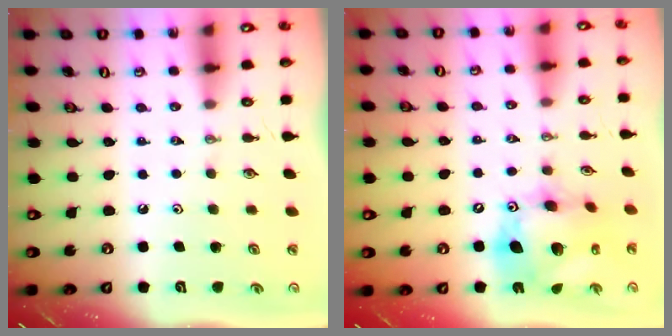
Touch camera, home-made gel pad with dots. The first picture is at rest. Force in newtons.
{"total": 17.0, "press": 16.9, "slide": 1.9}